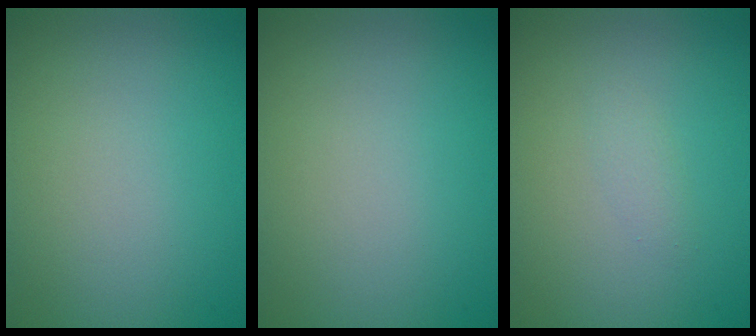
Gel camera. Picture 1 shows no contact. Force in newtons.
{"total": 0.0}
{"total": 0.8, "press": 0.8, "slide": 0.0}